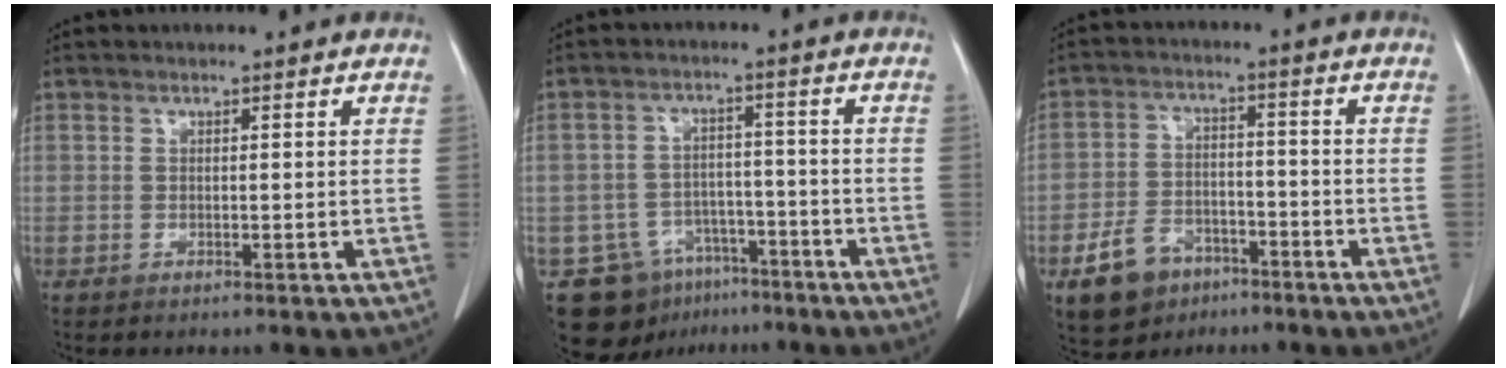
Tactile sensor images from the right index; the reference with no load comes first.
{"total": 10.2, "force": [-6.2, 7.6, 2.7], "torque": [-0.044, 0.023, -0.088]}
{"total": 8.6, "force": [-5.0, 5.9, 3.8], "torque": [-0.082, 0.010, -0.080]}